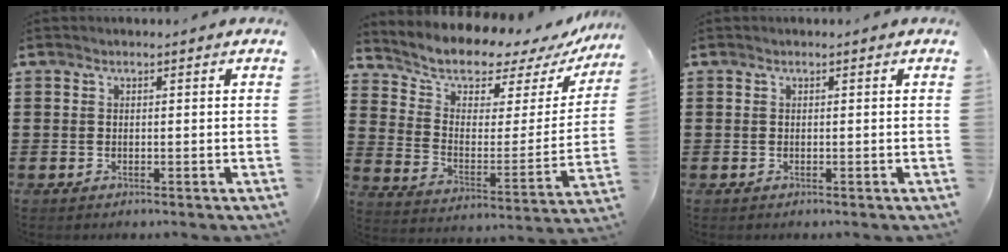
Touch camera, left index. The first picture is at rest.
{"total": 6.3, "force": [5.7, 2.4, 1.3], "torque": [-0.047, -0.053, 0.094]}
{"total": 0.0}